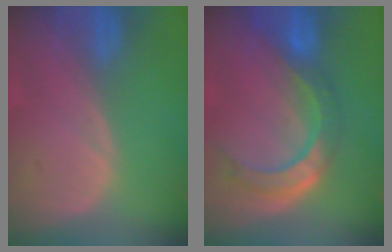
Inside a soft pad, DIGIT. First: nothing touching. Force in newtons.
{"total": 8.2, "press": 7.2, "slide": 3.9}